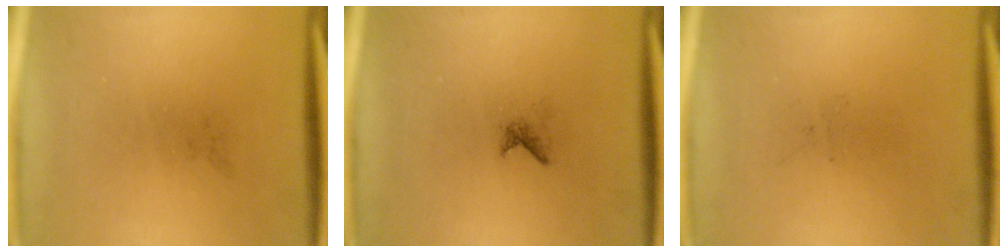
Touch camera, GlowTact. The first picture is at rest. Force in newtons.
{"total": 0.6}
{"total": 0.0}